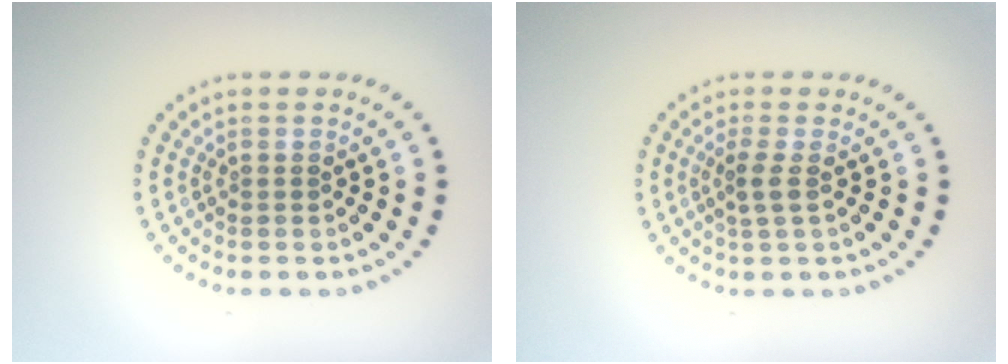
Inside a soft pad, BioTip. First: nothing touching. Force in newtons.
{"total": 1.5, "press": 1.2, "slide": 0.9}